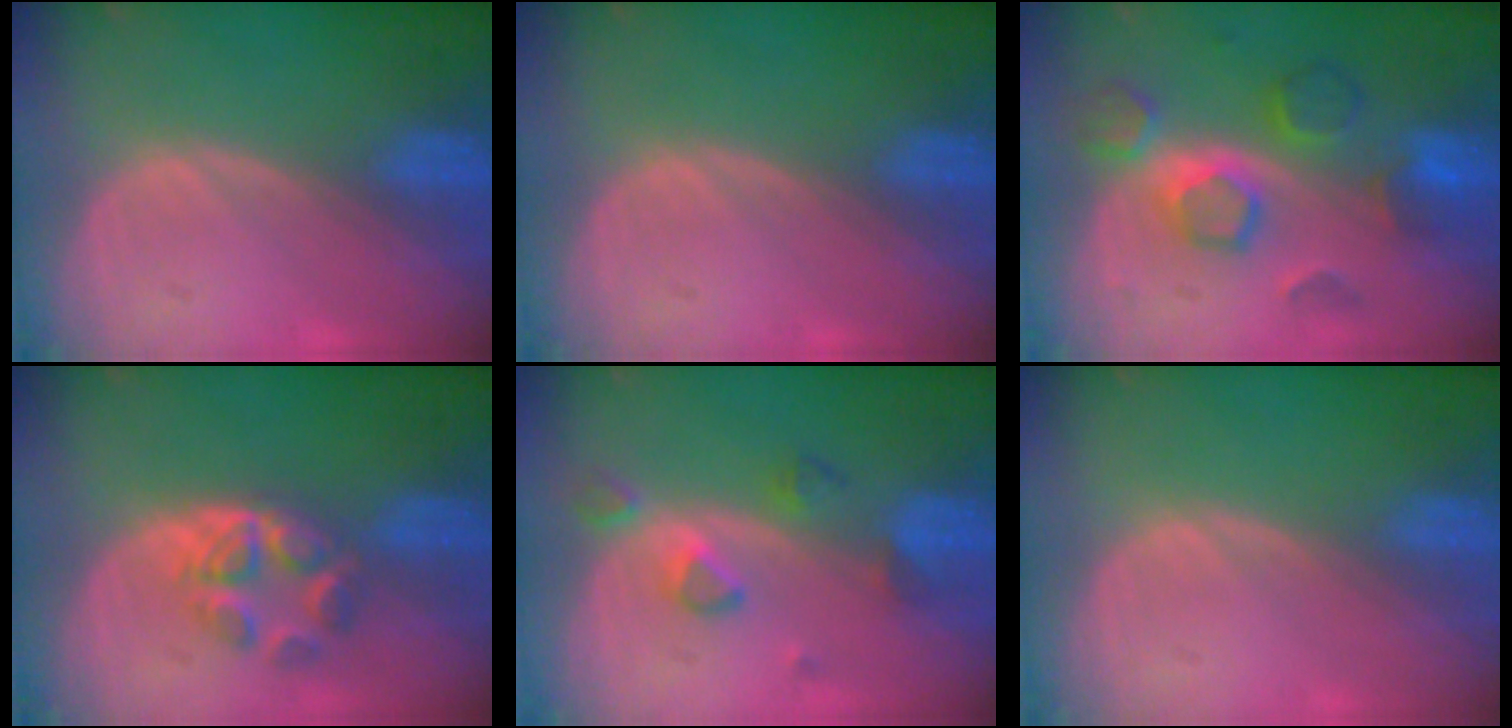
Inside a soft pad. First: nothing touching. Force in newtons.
{"total": 0.0}
{"total": 8.2, "press": 7.7, "slide": 2.9}
{"total": 5.3, "press": 5.0, "slide": 1.4}
{"total": 4.1, "press": 4.0, "slide": 0.9}
{"total": 0.0}